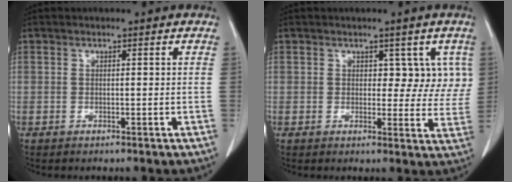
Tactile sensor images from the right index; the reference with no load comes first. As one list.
[{"total": 5.0, "force": [2.1, 3.2, 3.2], "torque": [-0.012, 0.005, 0.022]}]